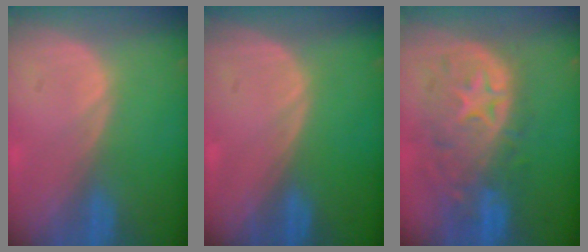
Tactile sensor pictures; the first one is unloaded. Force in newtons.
{"total": 0.0}
{"total": 11.1, "press": 9.8, "slide": 5.1}